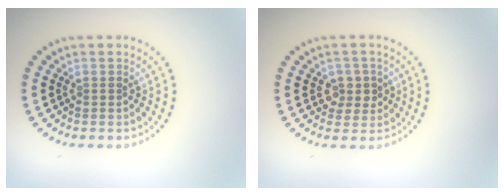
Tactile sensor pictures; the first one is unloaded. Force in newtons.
{"total": 2.4, "press": 2.2, "slide": 0.8}